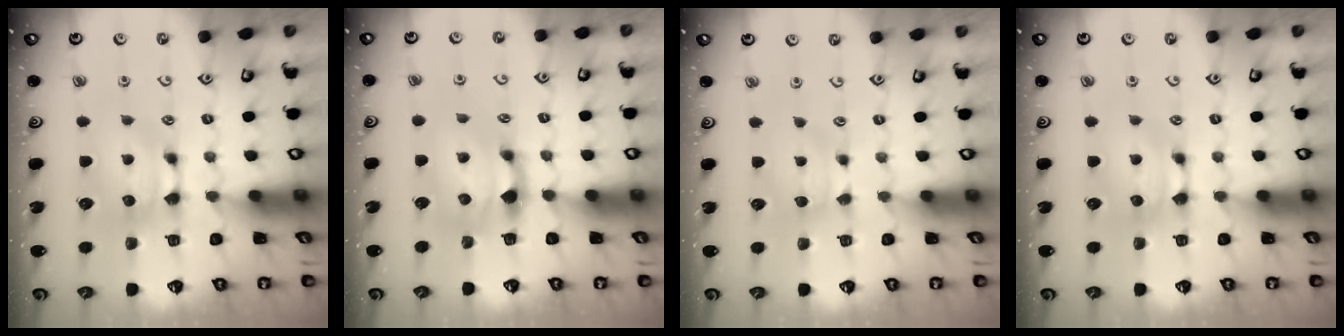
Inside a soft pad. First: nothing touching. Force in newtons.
{"total": 1.9, "press": 1.1, "slide": 1.5}
{"total": 1.8, "press": 1.7, "slide": 0.6}
{"total": 0.0}